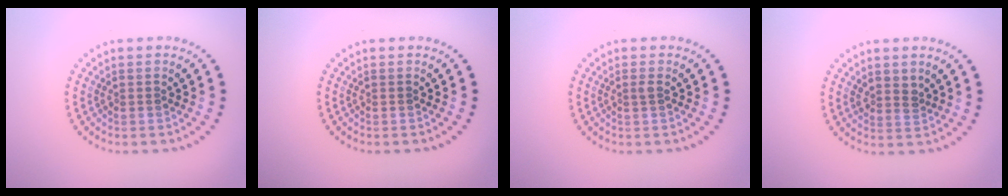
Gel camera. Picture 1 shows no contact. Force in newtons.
{"total": 0.0}
{"total": 0.6, "press": 0.4, "slide": 0.4}
{"total": 1.2, "press": 1.0, "slide": 0.6}